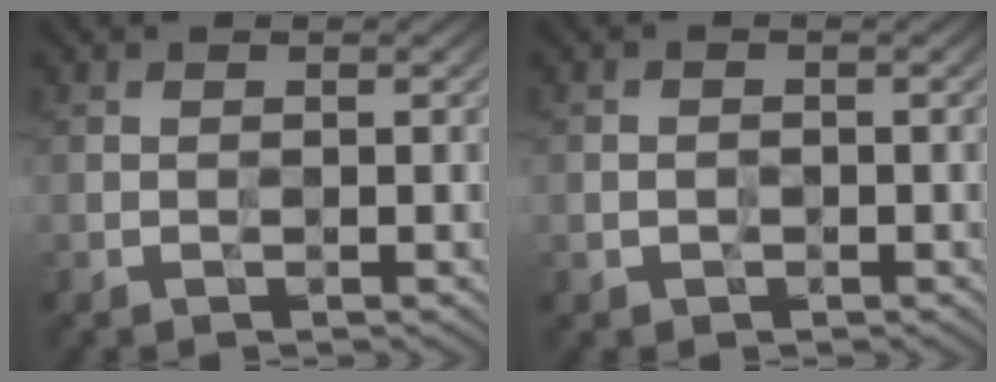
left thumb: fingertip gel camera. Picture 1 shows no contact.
{"total": 1.0, "force": [-0.4, 0.8, 0.3], "torque": [-0.003, -0.003, -0.010]}